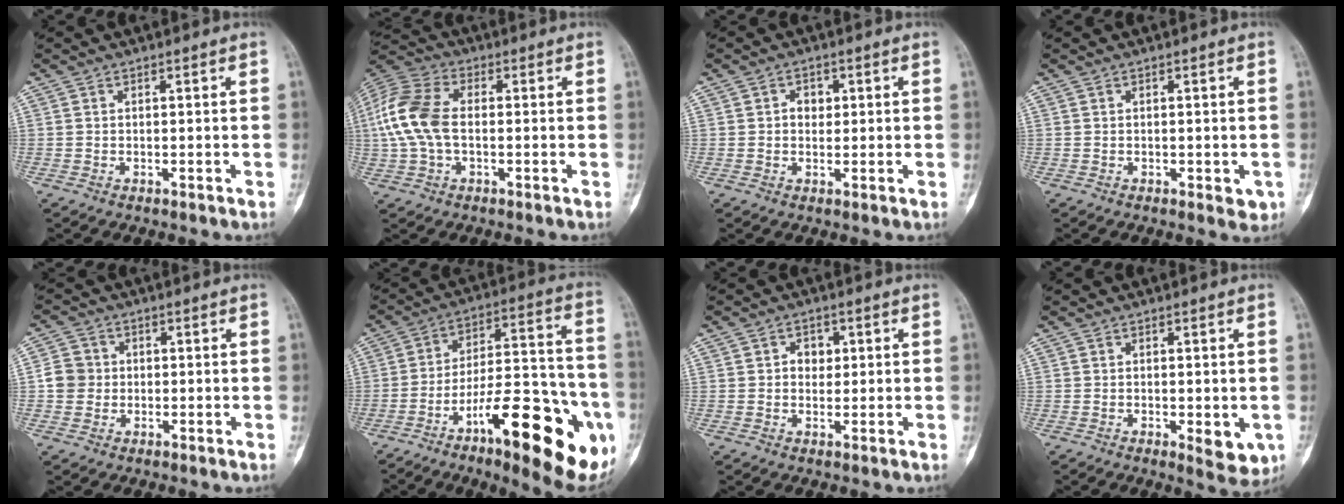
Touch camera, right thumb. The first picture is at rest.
{"total": 12.5, "force": [0.1, 7.6, 9.9], "torque": [-0.225, 0.028, -0.004]}
{"total": 2.7, "force": [0.5, 2.2, 1.5], "torque": [-0.008, 0.002, 0.006]}
{"total": 2.5, "force": [-0.7, 1.3, 2.0], "torque": [-0.014, -0.001, -0.003]}
{"total": 4.7, "force": [0.0, 4.5, 1.4], "torque": [-0.007, 0.007, -0.007]}
{"total": 26.6, "force": [-11.4, 7.9, 22.7], "torque": [-0.287, 0.054, -0.163]}
{"total": 3.3, "force": [0.8, 2.7, 1.8], "torque": [-0.006, 0.001, 0.009]}
{"total": 5.7, "force": [-1.3, 2.3, 5.0], "torque": [-0.051, -0.012, -0.008]}